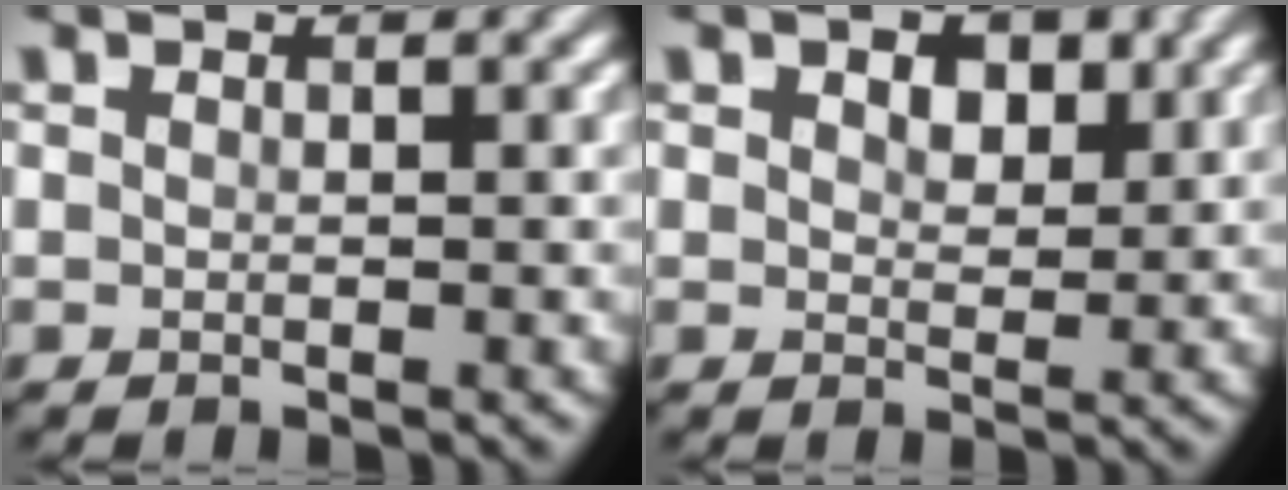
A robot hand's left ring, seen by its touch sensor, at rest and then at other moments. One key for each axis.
{"total": 2.7, "fx": 1.3, "fy": 1.7, "fz": 1.7, "tx": -0.027, "ty": -0.001, "tz": 0.020}